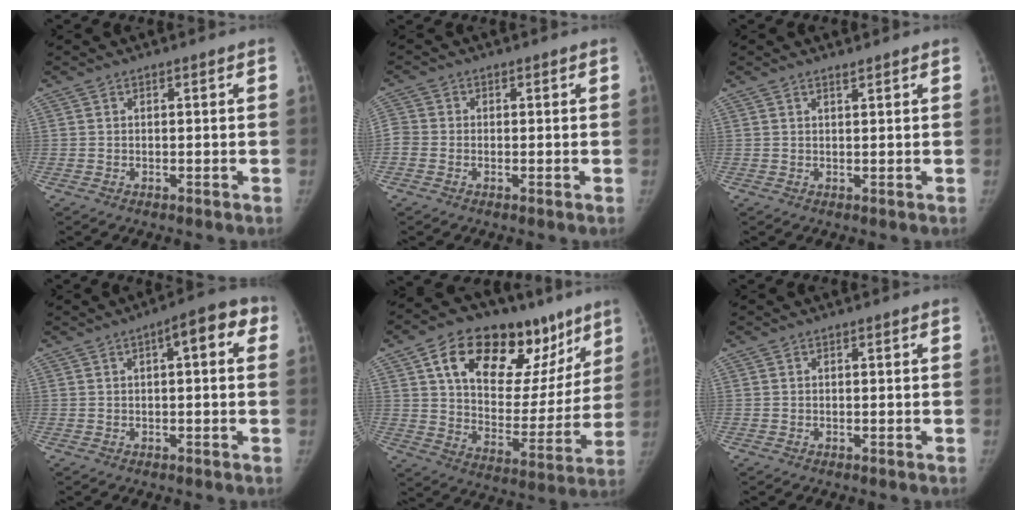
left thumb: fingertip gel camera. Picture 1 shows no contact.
{"total": 2.8, "force": [-0.7, 2.4, 1.3], "torque": [-0.024, 0.002, -0.020]}
{"total": 0.8, "force": [0.7, 0.1, 0.3], "torque": [-0.005, -0.005, 0.013]}
{"total": 7.5, "force": [2.3, 2.7, 6.6], "torque": [-0.072, 0.019, 0.020]}
{"total": 27.8, "force": [14.3, 15.2, 18.3], "torque": [-0.226, -0.009, 0.227]}
{"total": 0.0}